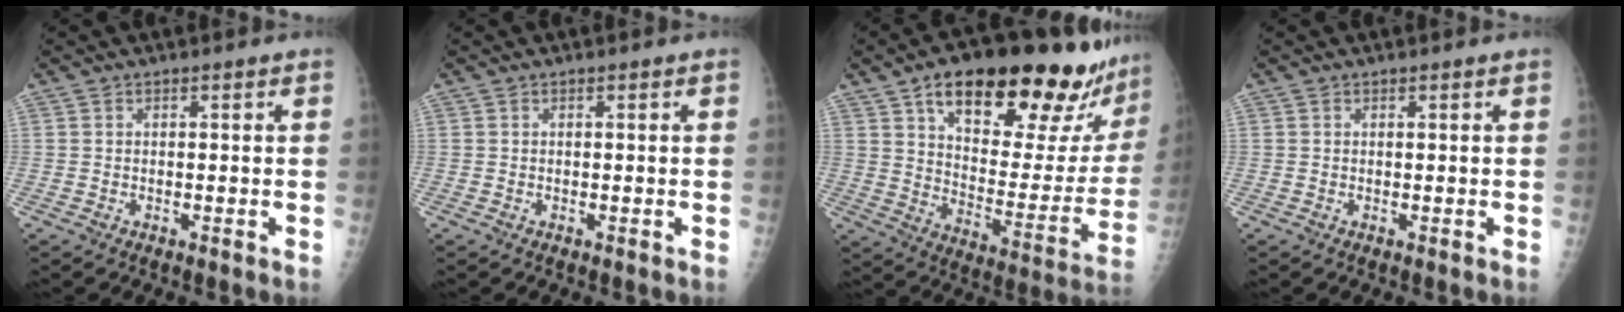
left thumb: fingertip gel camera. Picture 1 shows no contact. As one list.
[{"total": 0.0}, {"total": 28.4, "force": [20.0, 9.9, 17.5], "torque": [-0.209, -0.070, 0.286]}, {"total": 0.0}]